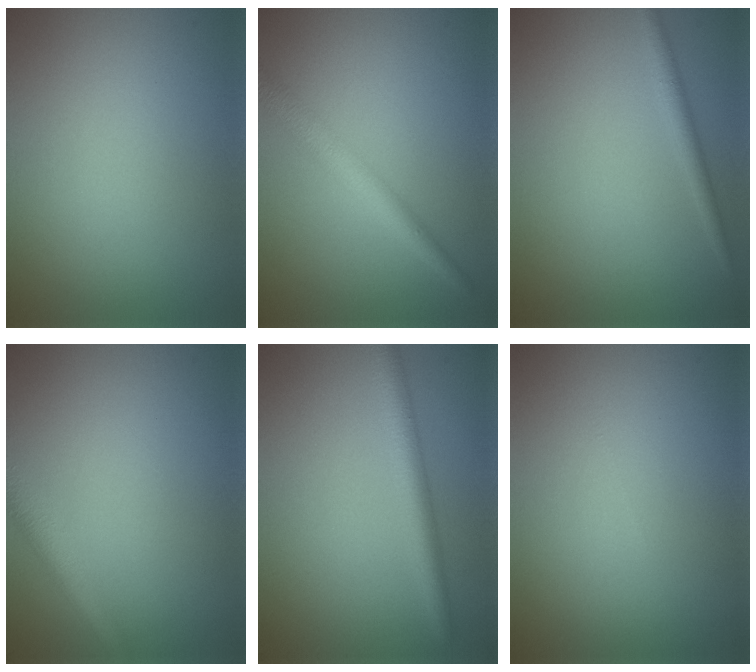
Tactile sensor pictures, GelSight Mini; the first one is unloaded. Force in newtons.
{"total": 3.2, "press": 3.2, "slide": 0.1}
{"total": 1.8, "press": 1.8, "slide": 0.2}
{"total": 2.8, "press": 2.8, "slide": 0.1}
{"total": 3.8, "press": 3.8, "slide": 0.1}
{"total": 0.0}